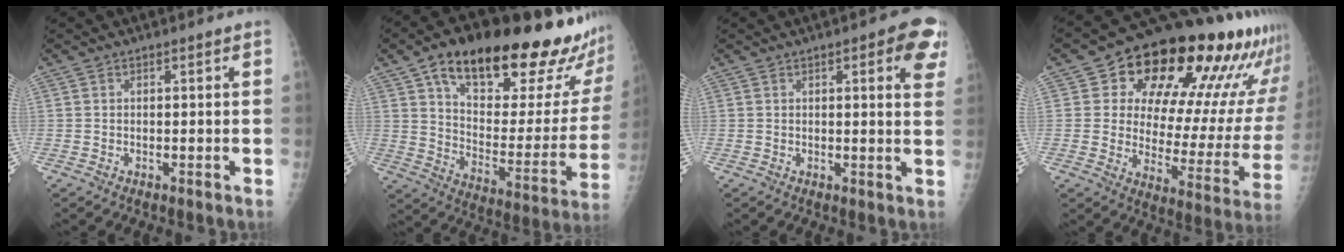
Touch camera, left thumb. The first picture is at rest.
{"total": 32.4, "force": [21.0, 10.8, 22.1], "torque": [-0.294, -0.053, 0.311]}
{"total": 7.6, "force": [3.2, 2.2, 6.6], "torque": [-0.056, -0.006, 0.030]}
{"total": 25.7, "force": [15.4, 11.4, 17.2], "torque": [-0.200, -0.052, 0.212]}